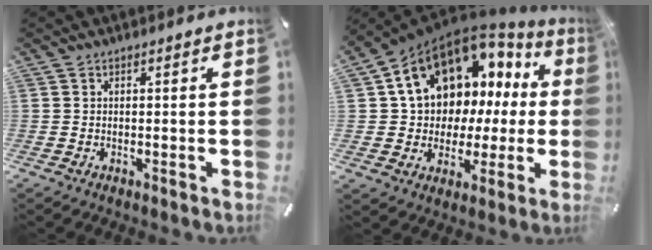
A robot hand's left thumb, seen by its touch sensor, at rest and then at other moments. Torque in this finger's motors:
{"motor_torque": [2.07, 1.90, 2.76, -0.01, 0.40]}